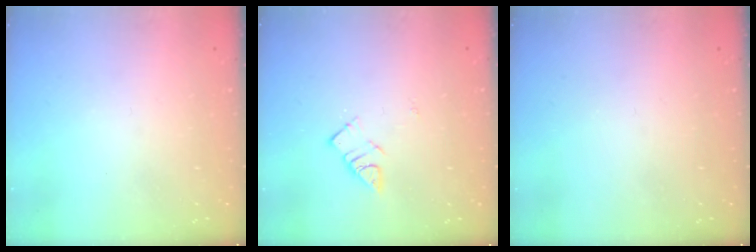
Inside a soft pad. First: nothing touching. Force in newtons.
{"total": 5.0, "press": 5.0, "slide": 0.2}
{"total": 0.0}